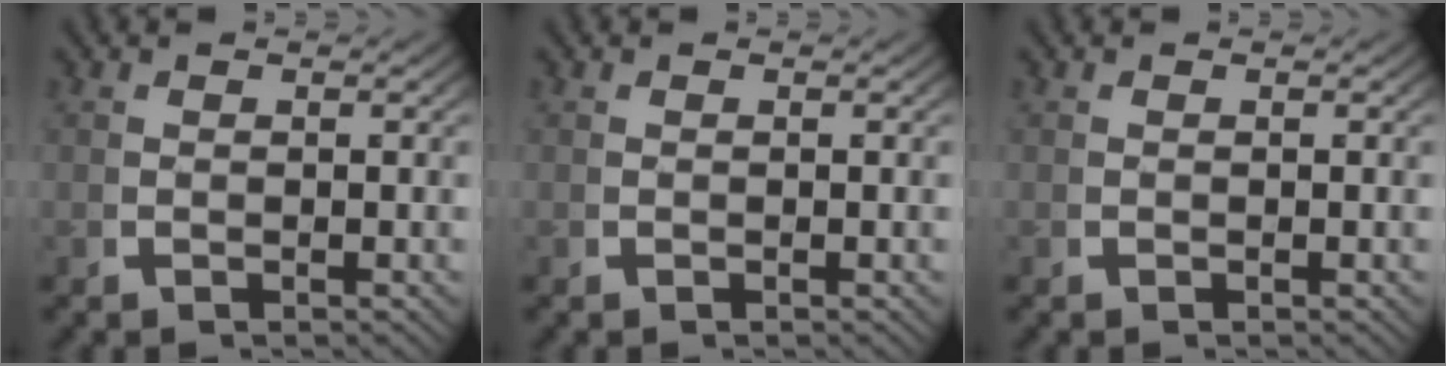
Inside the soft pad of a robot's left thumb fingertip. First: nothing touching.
{"total": 0.0}
{"total": 0.0}